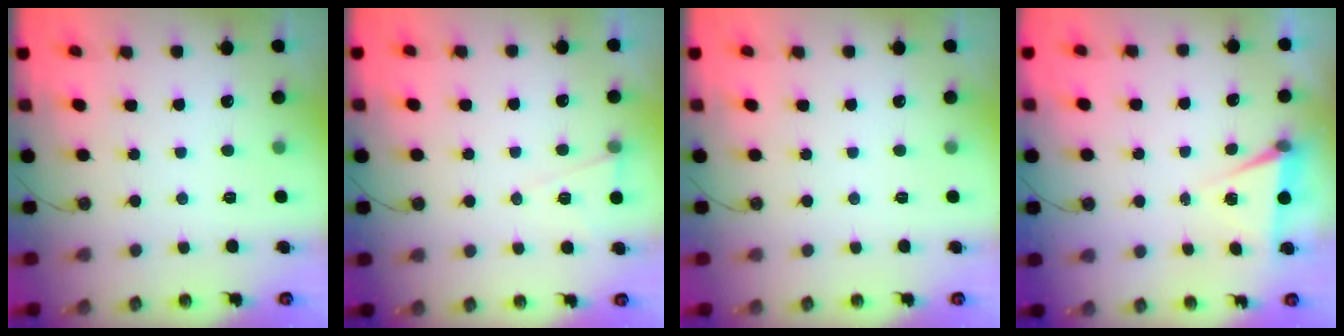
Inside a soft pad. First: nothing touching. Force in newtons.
{"total": 6.0, "press": 3.9, "slide": 4.5}
{"total": 0.0}
{"total": 4.8, "press": 1.8, "slide": 4.5}